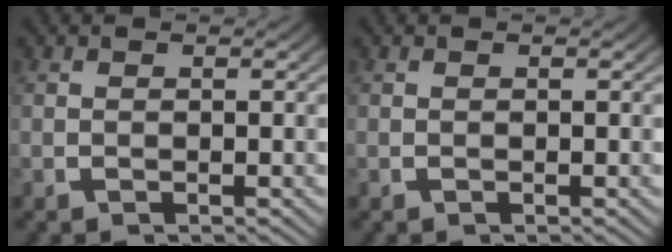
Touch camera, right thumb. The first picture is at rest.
{"total": 0.0}